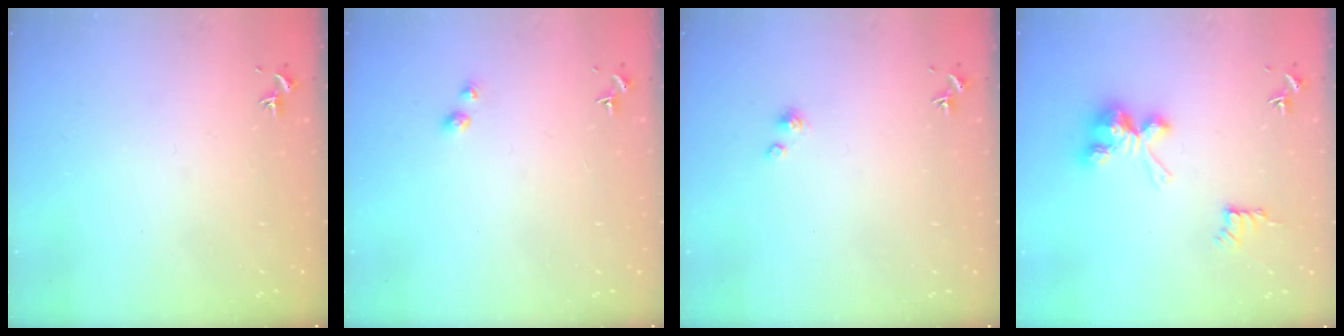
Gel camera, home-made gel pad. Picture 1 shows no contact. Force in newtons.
{"total": 2.7, "press": 2.7, "slide": 0.2}
{"total": 2.1, "press": 2.1, "slide": 0.2}
{"total": 10.0, "press": 10.0, "slide": 0.1}